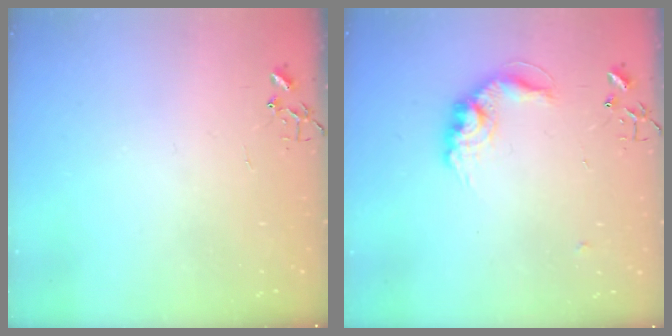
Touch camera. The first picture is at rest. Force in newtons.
{"total": 12.7, "press": 12.7, "slide": 0.6}